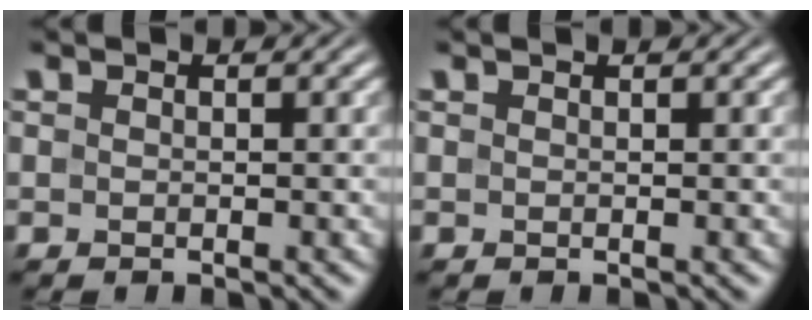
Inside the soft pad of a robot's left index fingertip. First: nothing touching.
{"total": 0.0}